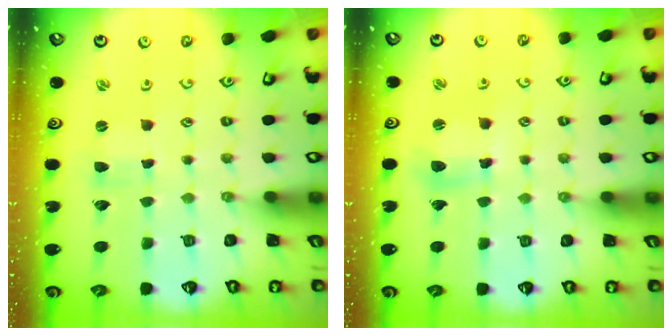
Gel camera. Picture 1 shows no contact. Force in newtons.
{"total": 8.0, "press": 7.9, "slide": 1.4}